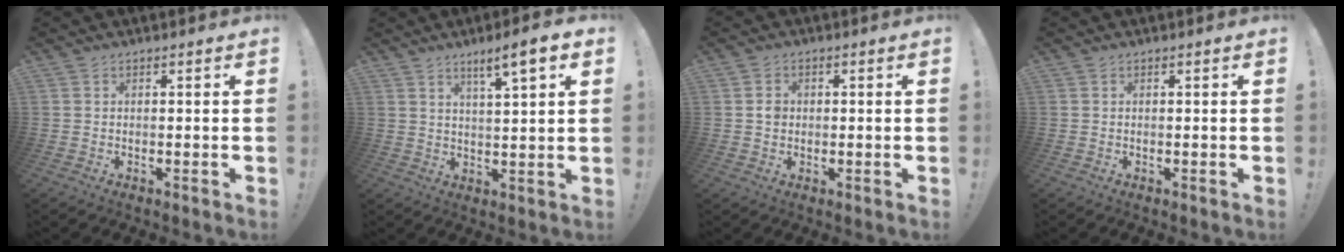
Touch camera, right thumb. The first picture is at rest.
{"total": 7.1, "force": [4.4, 0.5, 5.6], "torque": [-0.073, -0.025, 0.065]}
{"total": 2.4, "force": [-0.2, 2.0, 1.2], "torque": [-0.005, -0.001, -0.009]}
{"total": 0.0}